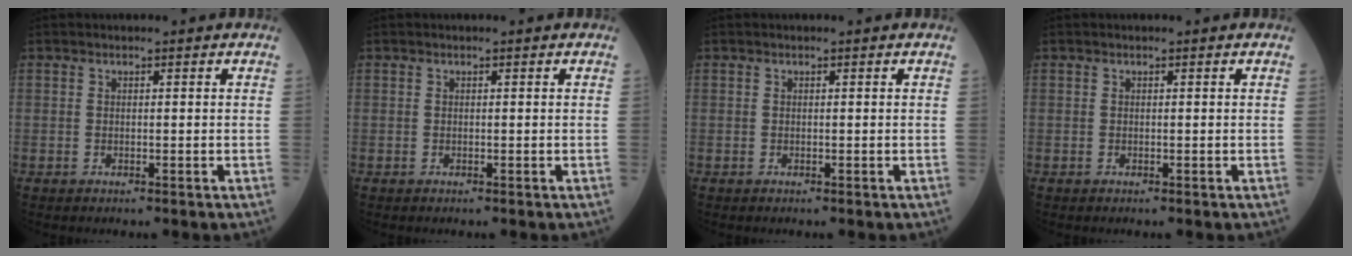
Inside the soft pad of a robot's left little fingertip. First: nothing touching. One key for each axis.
{"total": 0.0}
{"total": 0.0}
{"total": 0.0}